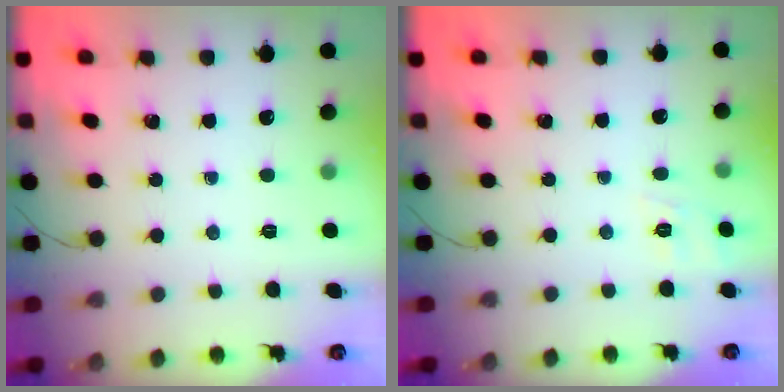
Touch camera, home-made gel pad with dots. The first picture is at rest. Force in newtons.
{"total": 6.5, "press": 6.3, "slide": 1.7}